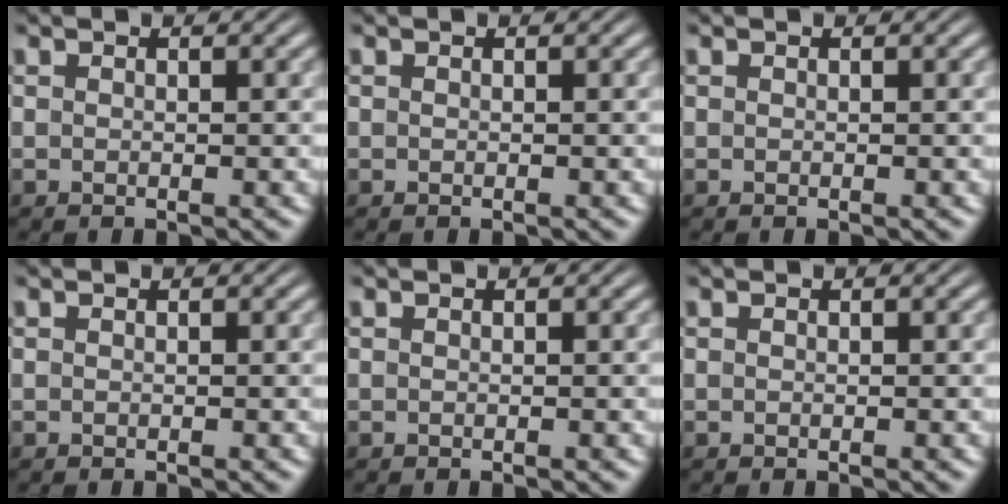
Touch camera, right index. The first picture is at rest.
{"total": 0.0}
{"total": 0.0}
{"total": 0.0}
{"total": 0.0}
{"total": 0.0}